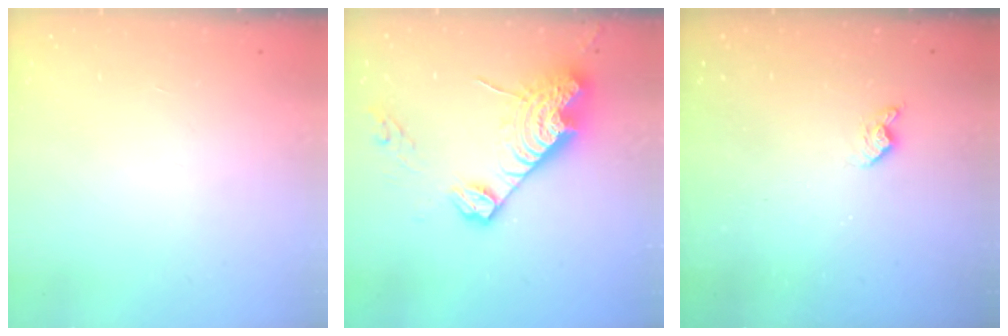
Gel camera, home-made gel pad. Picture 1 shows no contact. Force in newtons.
{"total": 16.4, "press": 16.3, "slide": 1.5}
{"total": 4.9, "press": 4.9, "slide": 0.6}